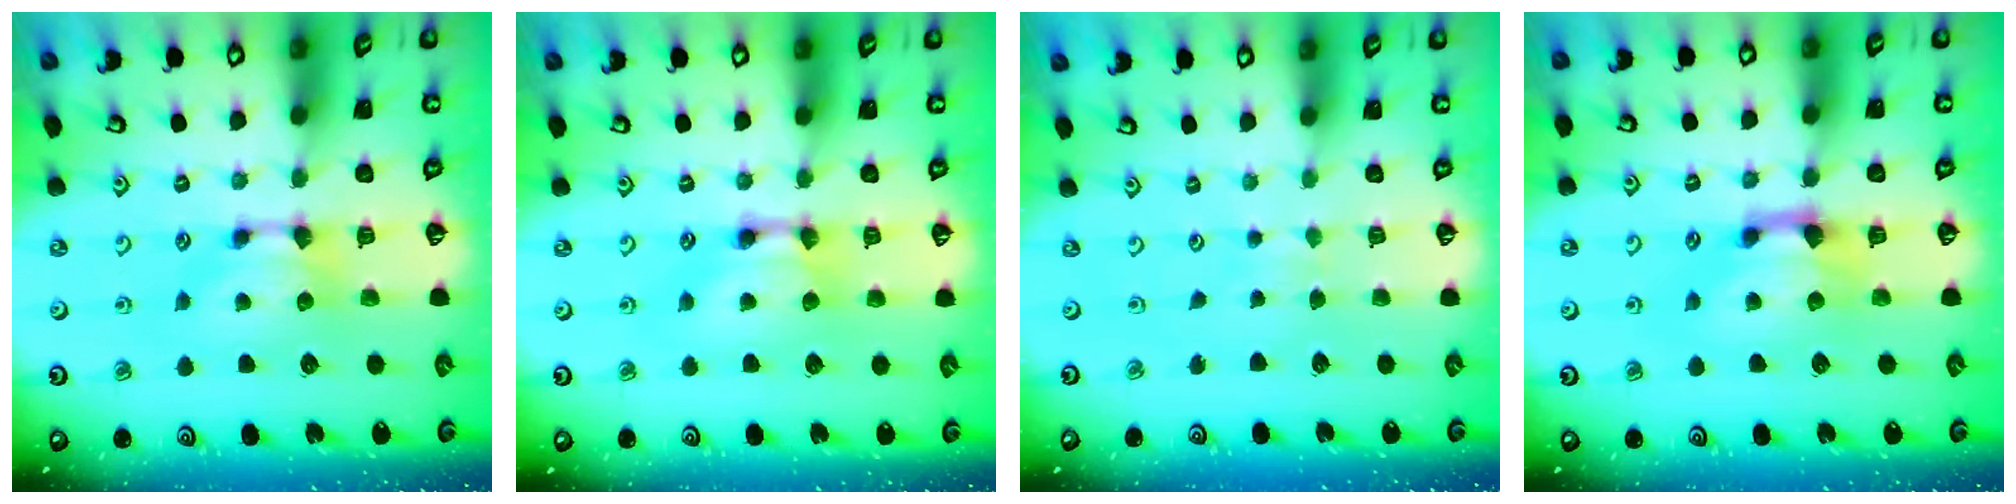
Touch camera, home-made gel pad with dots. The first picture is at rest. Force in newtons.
{"total": 1.9, "press": 1.9, "slide": 0.1}
{"total": 3.3, "press": 3.3, "slide": 0.1}
{"total": 1.5, "press": 0.6, "slide": 1.4}